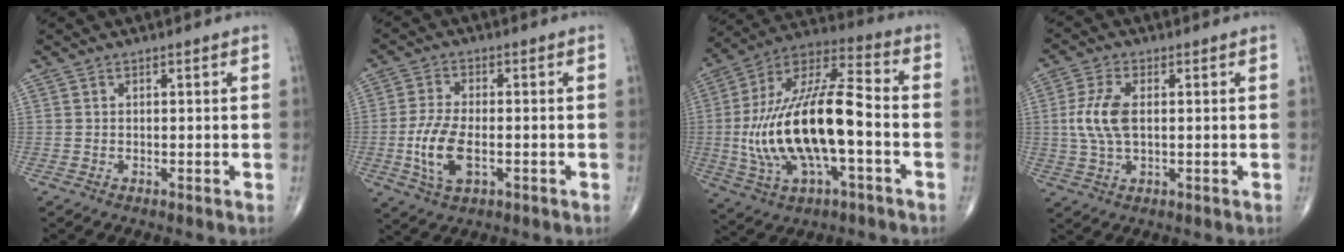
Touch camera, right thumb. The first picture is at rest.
{"total": 8.9, "force": [-2.0, 4.4, 7.4], "torque": [-0.157, 0.003, -0.035]}
{"total": 24.0, "force": [-3.6, 9.7, 21.7], "torque": [-0.428, 0.038, -0.057]}
{"total": 7.6, "force": [0.6, 3.9, 6.5], "torque": [-0.150, 0.003, 0.011]}